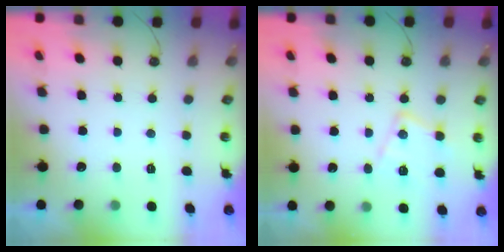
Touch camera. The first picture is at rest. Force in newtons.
{"total": 13.0, "press": 13.0, "slide": 0.9}